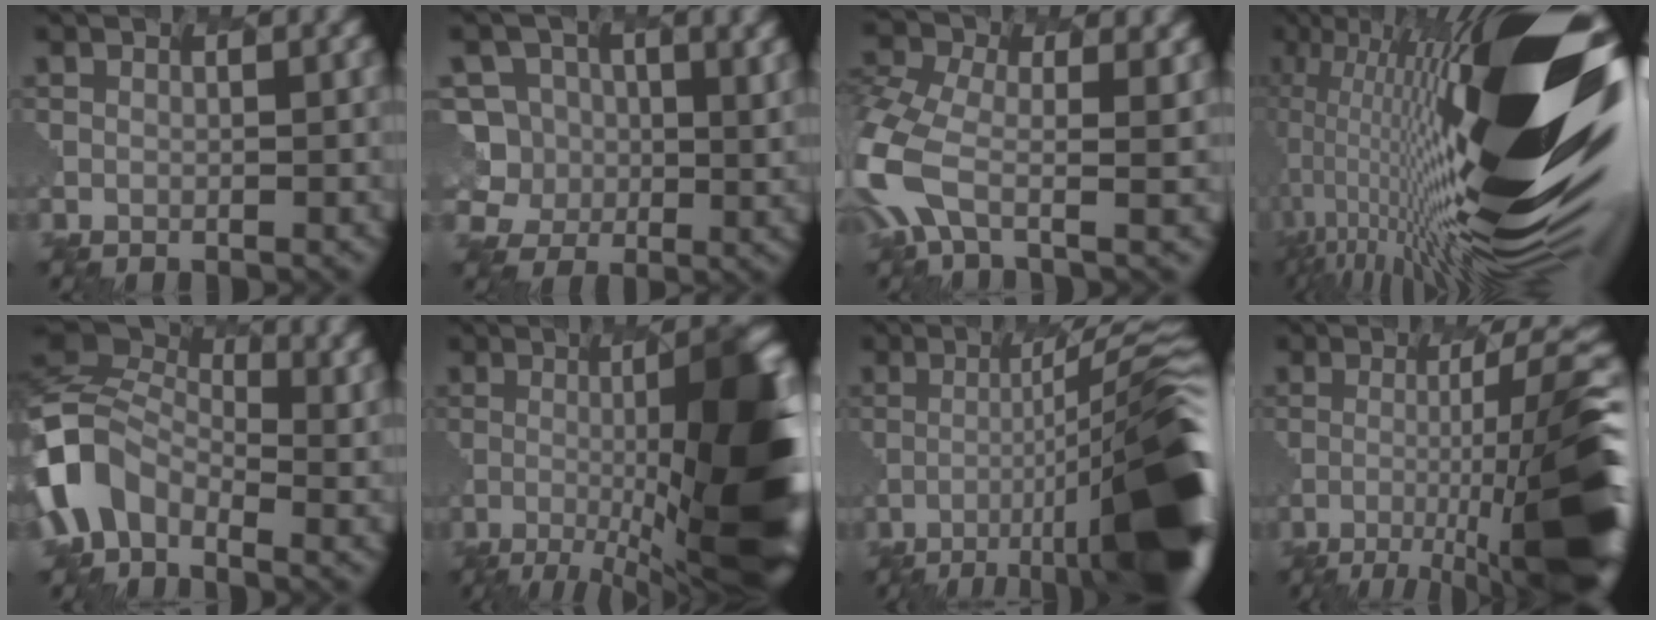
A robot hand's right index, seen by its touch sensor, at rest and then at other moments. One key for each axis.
{"total": 3.4, "fx": 1.0, "fy": 3.1, "fz": -0.9, "tx": -0.001, "ty": 0.010, "tz": -0.011}
{"total": 4.6, "fx": -1.9, "fy": 2.1, "fz": 3.7, "tx": -0.134, "ty": -0.007, "tz": -0.069}
{"total": 20.1, "fx": 2.5, "fy": 4.6, "fz": 19.4, "tx": -0.366, "ty": 0.042, "tz": 0.009}
{"total": 5.1, "fx": -2.1, "fy": 3.9, "fz": 2.4, "tx": -0.074, "ty": 0.019, "tz": -0.087}
{"total": 12.7, "fx": -2.1, "fy": 2.0, "fz": 12.3, "tx": -0.159, "ty": 0.018, "tz": -0.049}
{"total": 11.8, "fx": -4.9, "fy": 1.0, "fz": 10.7, "tx": -0.142, "ty": 0.028, "tz": -0.093}
{"total": 9.9, "fx": -3.6, "fy": 1.2, "fz": 9.1, "tx": -0.131, "ty": 0.021, "tz": -0.072}